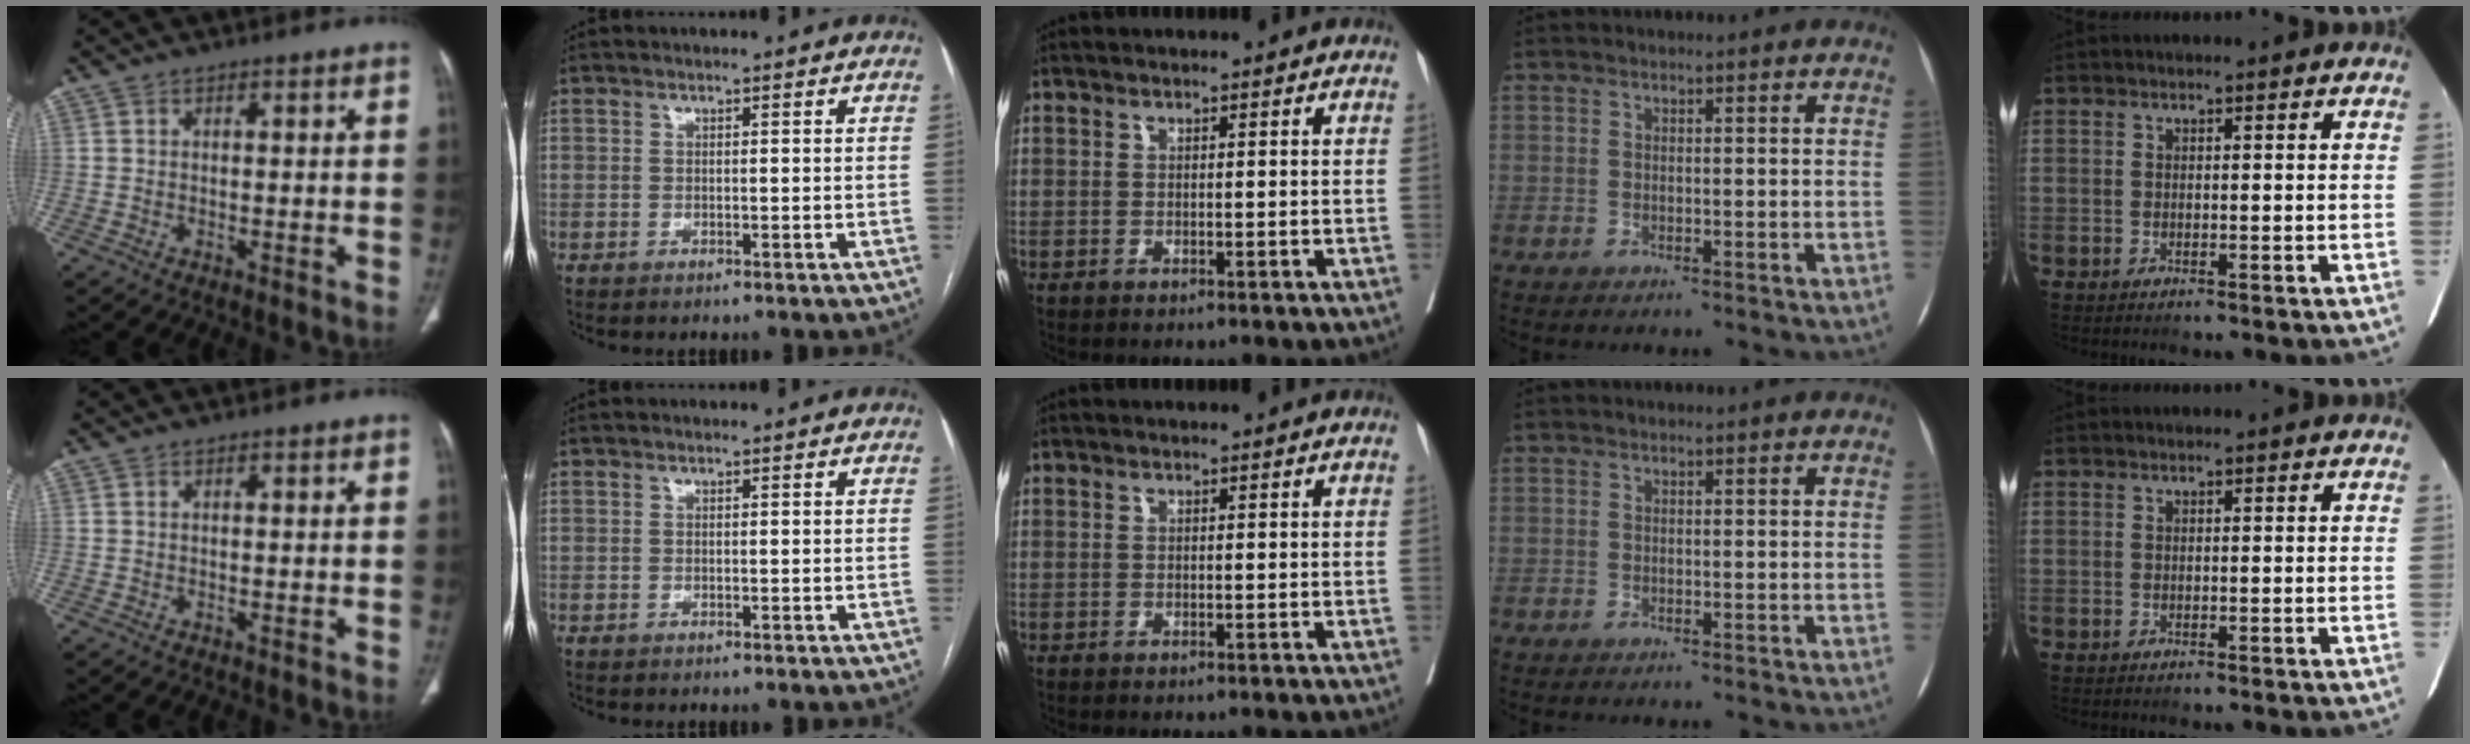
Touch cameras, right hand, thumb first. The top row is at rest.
{}